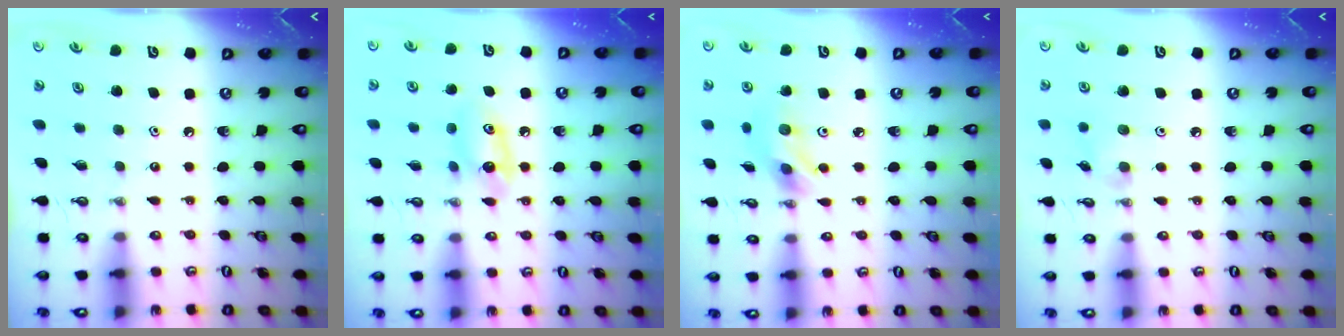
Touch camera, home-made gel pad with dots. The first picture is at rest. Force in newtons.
{"total": 6.4, "press": 6.3, "slide": 1.2}
{"total": 7.8, "press": 7.8, "slide": 0.3}
{"total": 5.7, "press": 5.7, "slide": 0.8}